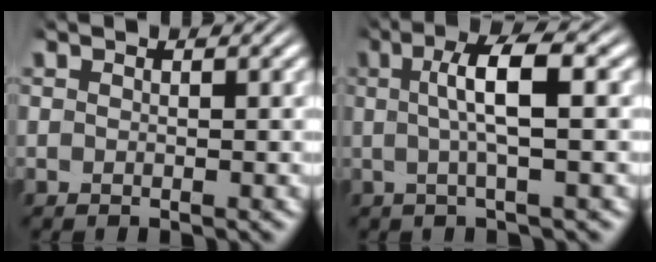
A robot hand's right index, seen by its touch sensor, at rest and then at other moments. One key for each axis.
{"total": 5.2, "fx": 0.5, "fy": 1.2, "fz": 5.0, "tx": -0.094, "ty": 0.010, "tz": 0.003}